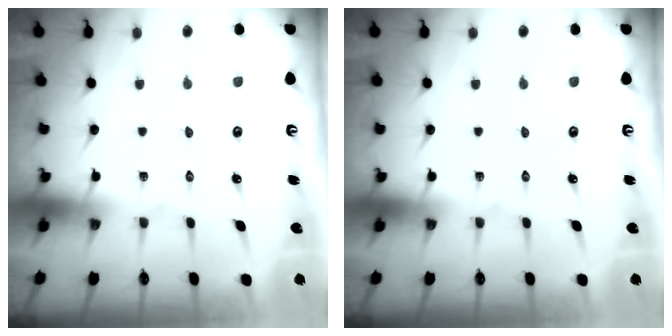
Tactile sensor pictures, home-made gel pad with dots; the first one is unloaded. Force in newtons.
{"total": 0.0}